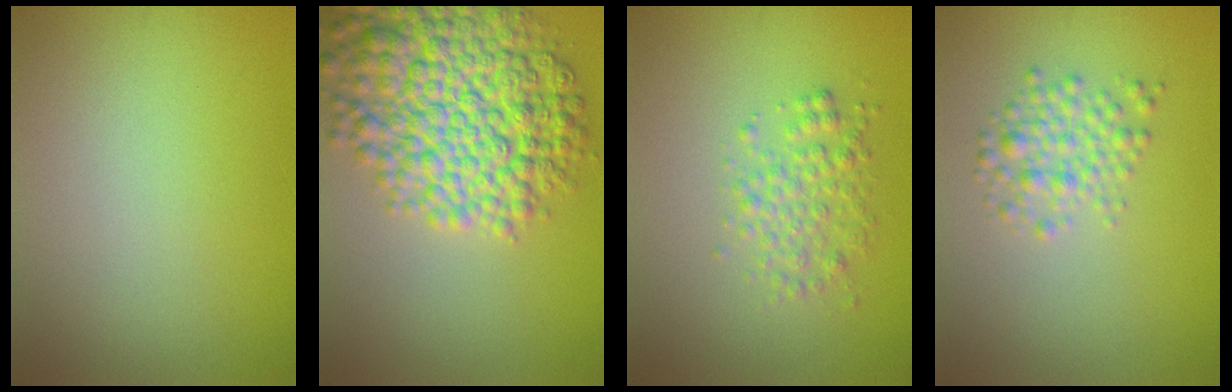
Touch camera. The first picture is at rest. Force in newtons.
{"total": 9.7, "press": 9.7, "slide": 0.2}
{"total": 2.6, "press": 2.6, "slide": 0.0}
{"total": 2.6, "press": 2.6, "slide": 0.1}